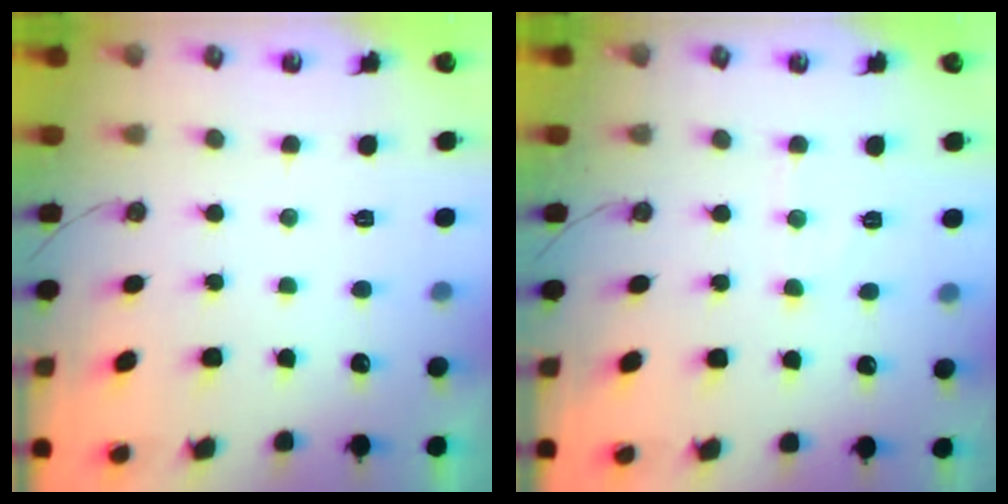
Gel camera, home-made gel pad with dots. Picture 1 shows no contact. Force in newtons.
{"total": 5.4, "press": 5.4, "slide": 0.6}